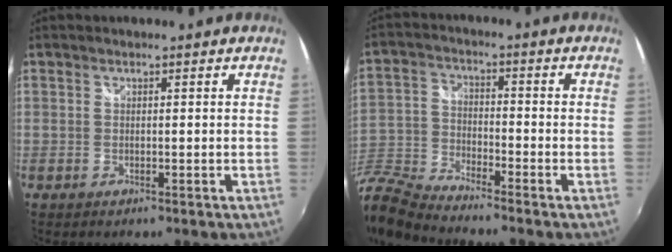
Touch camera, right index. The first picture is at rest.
{"total": 12.2, "force": [-10.2, 3.7, 5.6], "torque": [-0.141, -0.012, -0.217]}